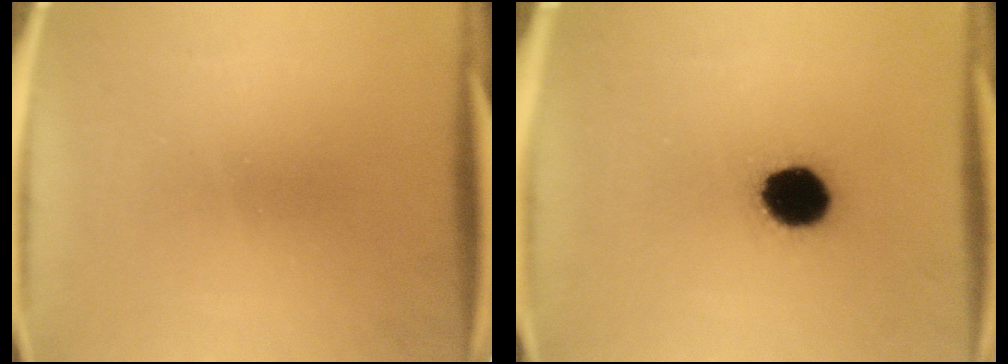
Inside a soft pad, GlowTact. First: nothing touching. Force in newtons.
{"total": 11.8}